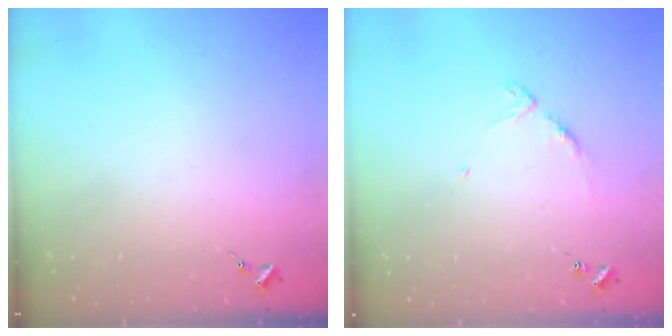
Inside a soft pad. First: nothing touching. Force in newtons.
{"total": 4.7, "press": 4.6, "slide": 0.5}